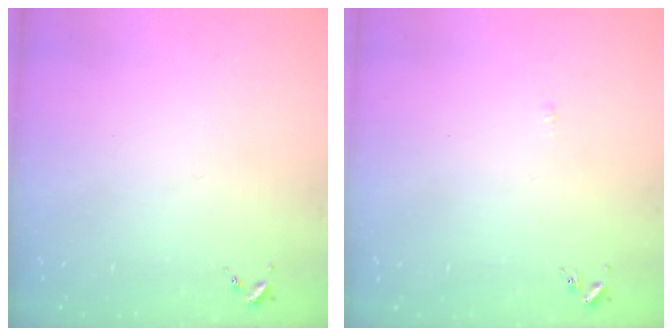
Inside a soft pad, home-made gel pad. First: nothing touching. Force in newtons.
{"total": 2.6, "press": 2.6, "slide": 0.3}